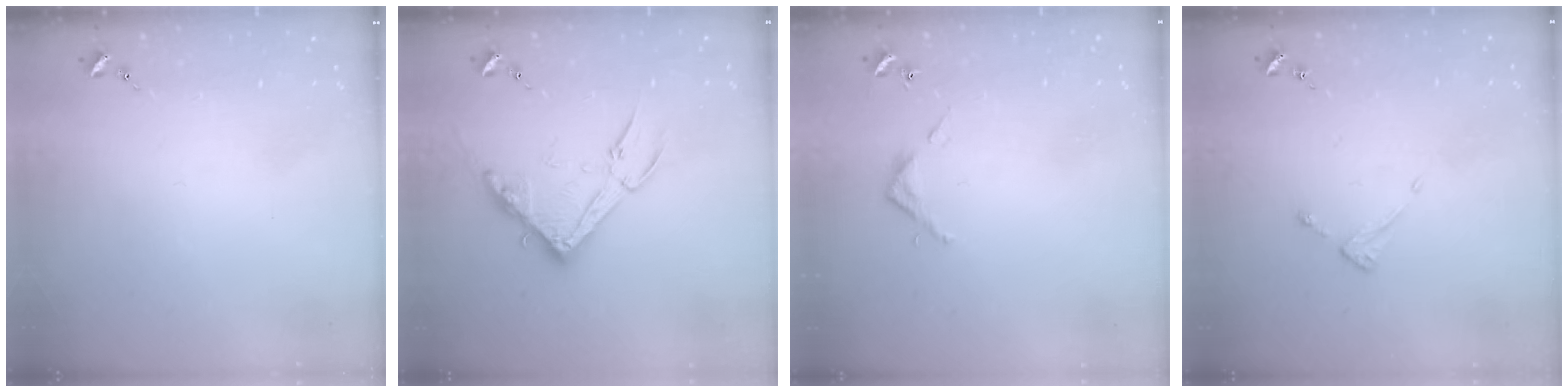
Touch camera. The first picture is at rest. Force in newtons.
{"total": 16.1, "press": 16.1, "slide": 0.6}
{"total": 3.2, "press": 3.2, "slide": 0.2}
{"total": 2.6, "press": 2.6, "slide": 0.3}